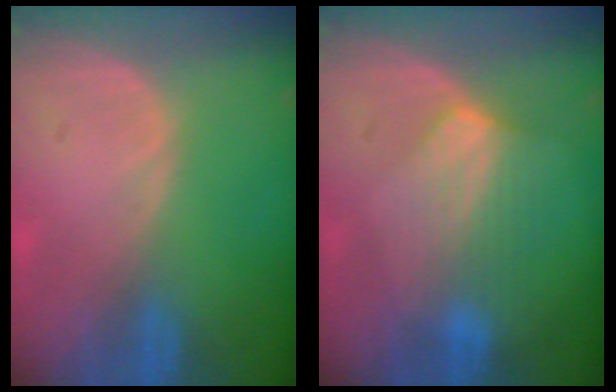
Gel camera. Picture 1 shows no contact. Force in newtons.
{"total": 7.2, "press": 6.5, "slide": 3.1}